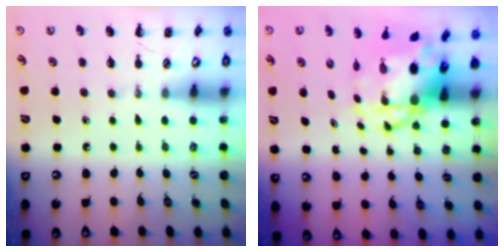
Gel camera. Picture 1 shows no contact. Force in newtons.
{"total": 6.8, "press": 6.5, "slide": 2.0}